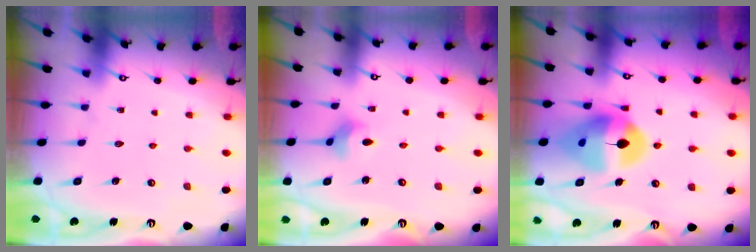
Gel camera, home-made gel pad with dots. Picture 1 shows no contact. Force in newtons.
{"total": 3.0, "press": 3.0, "slide": 0.5}
{"total": 13.9, "press": 13.8, "slide": 1.5}